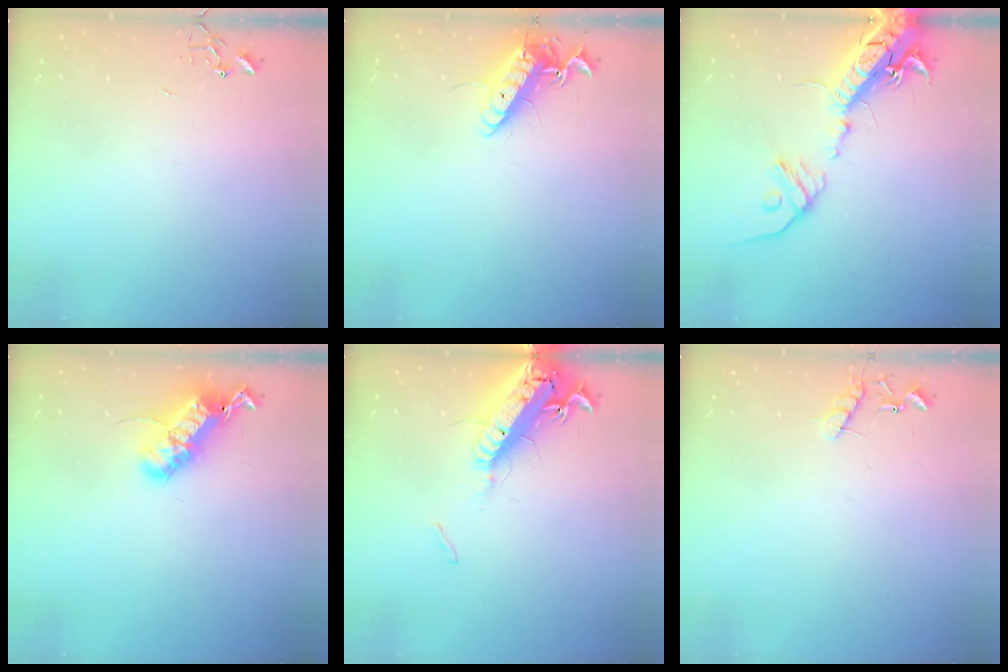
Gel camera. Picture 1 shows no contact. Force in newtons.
{"total": 13.6, "press": 13.5, "slide": 1.3}
{"total": 19.2, "press": 18.8, "slide": 3.9}
{"total": 20.4, "press": 20.4, "slide": 0.4}
{"total": 19.7, "press": 19.2, "slide": 4.1}
{"total": 8.5, "press": 8.5, "slide": 0.6}